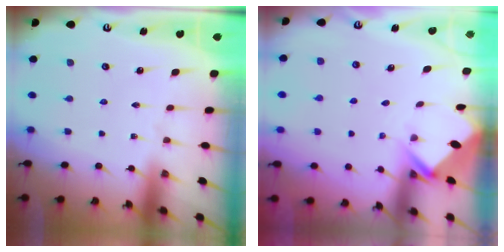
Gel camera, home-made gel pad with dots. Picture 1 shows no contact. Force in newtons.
{"total": 2.7, "press": 2.7, "slide": 0.2}